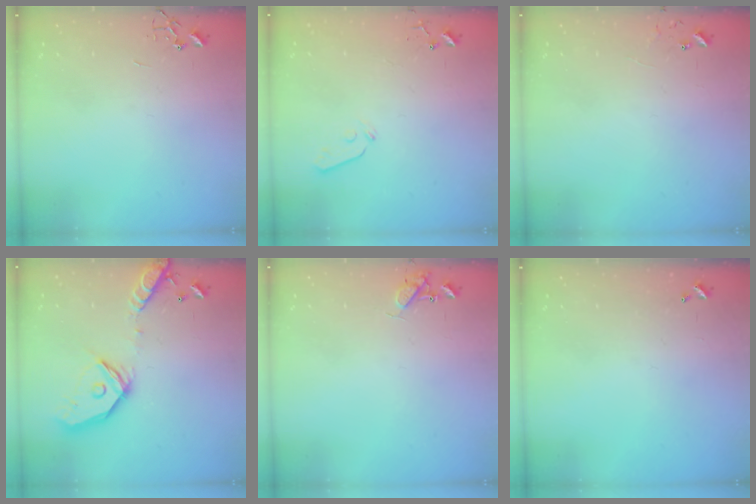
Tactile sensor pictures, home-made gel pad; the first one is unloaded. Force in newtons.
{"total": 3.6, "press": 3.5, "slide": 0.7}
{"total": 5.8, "press": 5.8, "slide": 0.5}
{"total": 18.4, "press": 18.2, "slide": 3.1}
{"total": 8.6, "press": 8.6, "slide": 0.7}
{"total": 0.0}